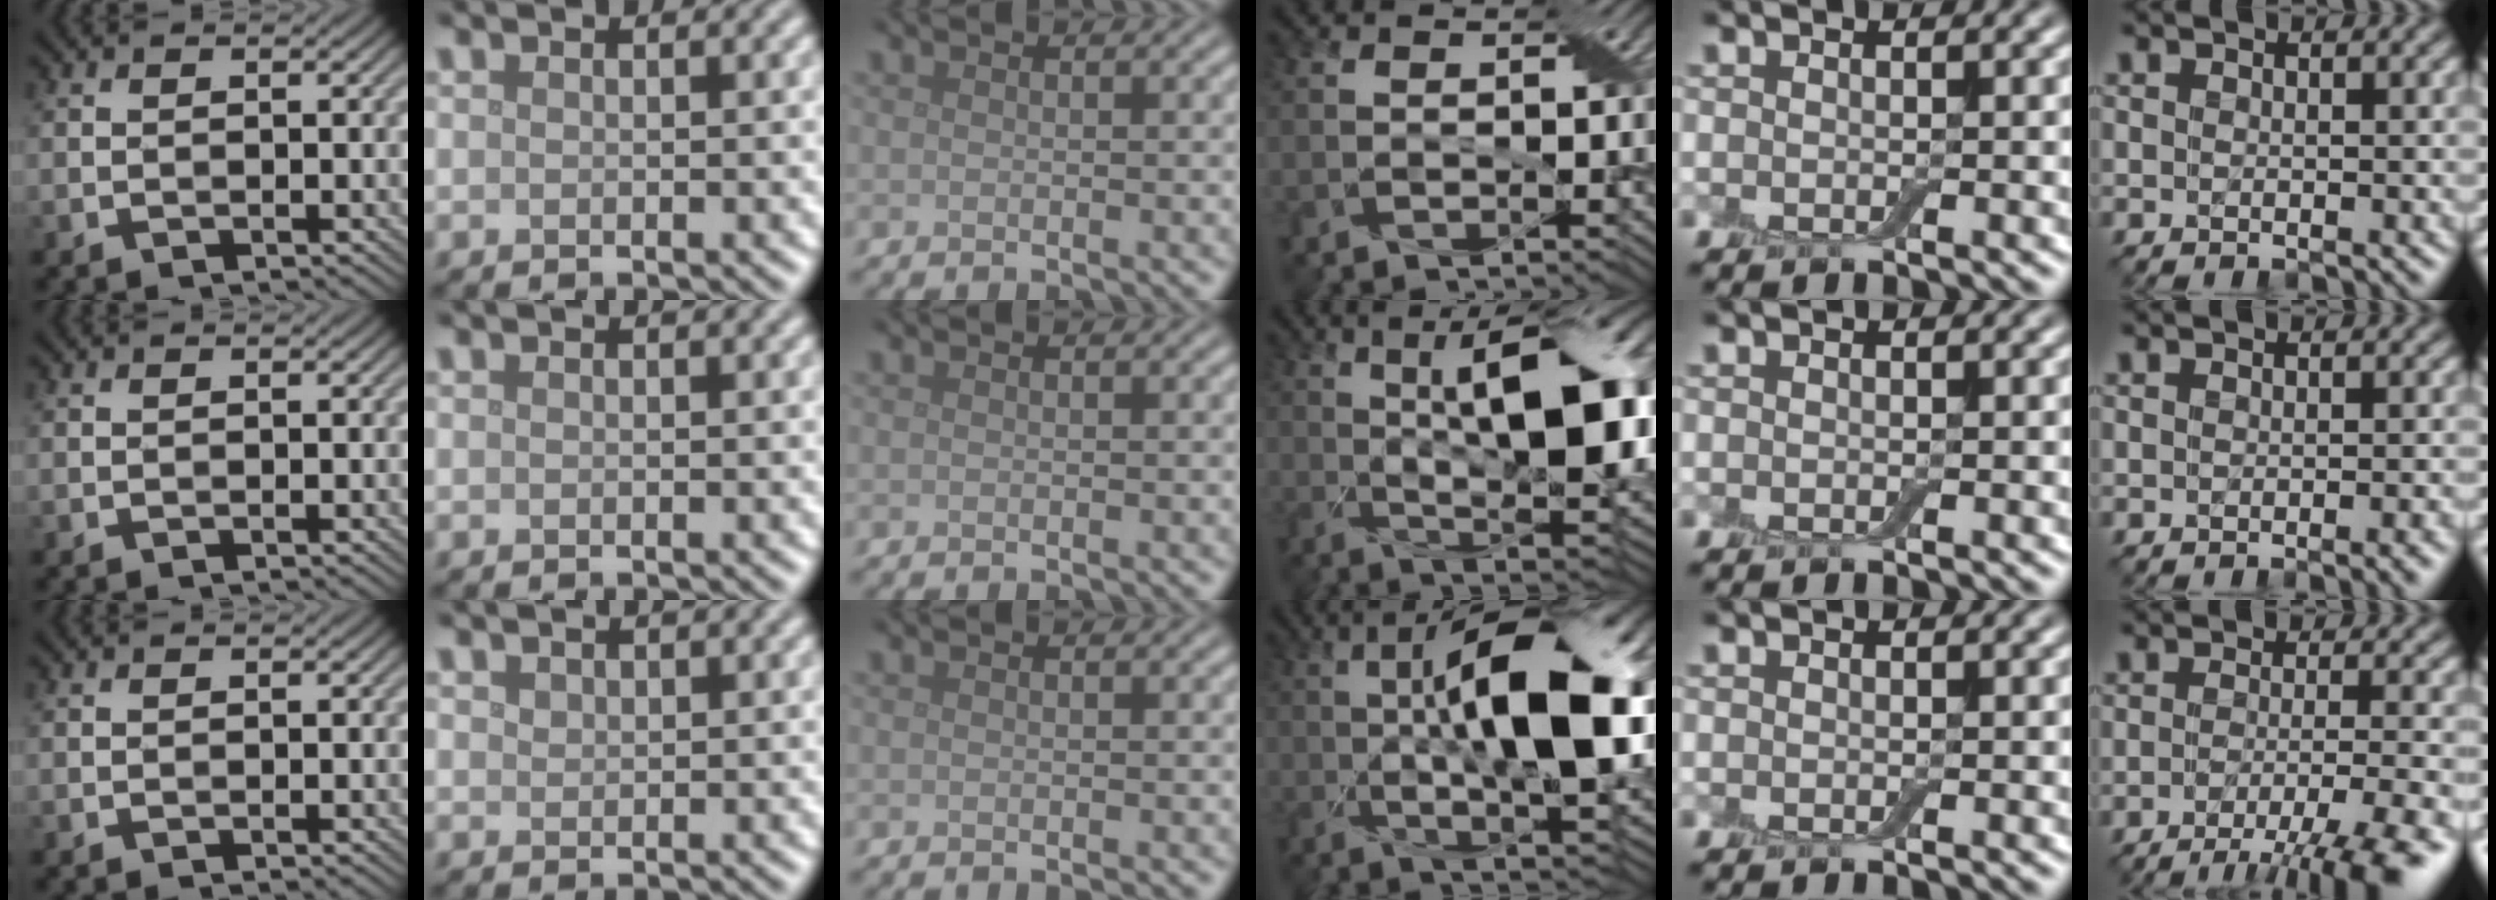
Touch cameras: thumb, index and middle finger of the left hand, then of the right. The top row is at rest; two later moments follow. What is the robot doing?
{"motion": "close", "object": "airpods case & airpods"}